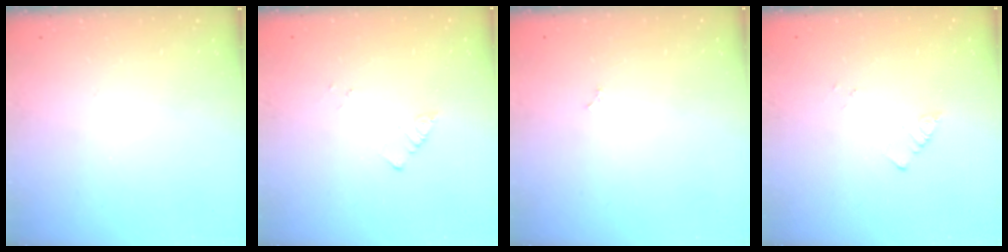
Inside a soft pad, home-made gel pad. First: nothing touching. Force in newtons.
{"total": 1.8, "press": 1.8, "slide": 0.2}
{"total": 1.8, "press": 1.8, "slide": 0.3}
{"total": 1.8, "press": 1.8, "slide": 0.2}